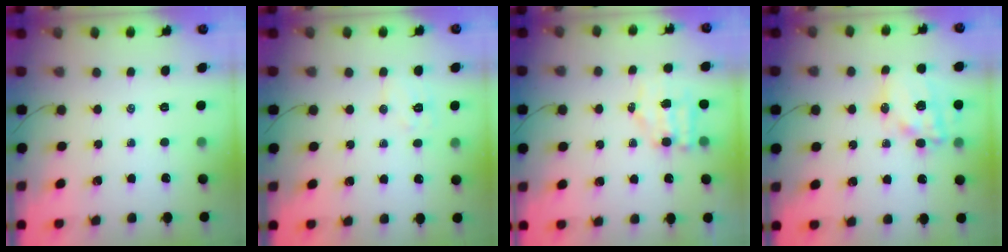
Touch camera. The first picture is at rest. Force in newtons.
{"total": 6.5, "press": 6.4, "slide": 1.1}
{"total": 5.1, "press": 5.0, "slide": 0.8}
{"total": 15.7, "press": 15.3, "slide": 3.5}